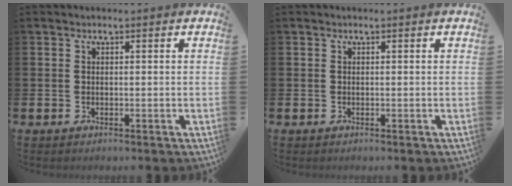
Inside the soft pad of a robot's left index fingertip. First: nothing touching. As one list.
[{"total": 0.0}]